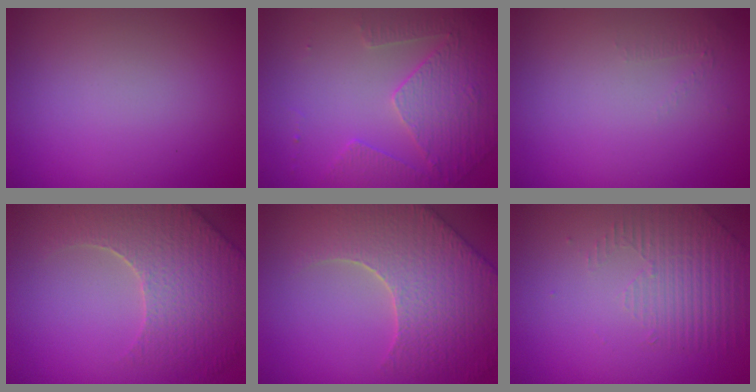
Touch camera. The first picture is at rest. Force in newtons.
{"total": 4.1, "press": 3.4, "slide": 2.2}
{"total": 0.5, "press": 0.2, "slide": 0.5}
{"total": 6.5, "press": 5.3, "slide": 3.7}
{"total": 8.3, "press": 6.4, "slide": 5.2}
{"total": 1.7, "press": 1.3, "slide": 1.1}